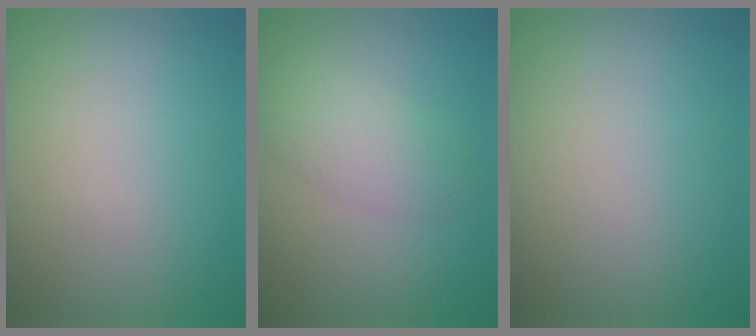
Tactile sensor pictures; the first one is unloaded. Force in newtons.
{"total": 3.0, "press": 3.0, "slide": 0.2}
{"total": 0.0}